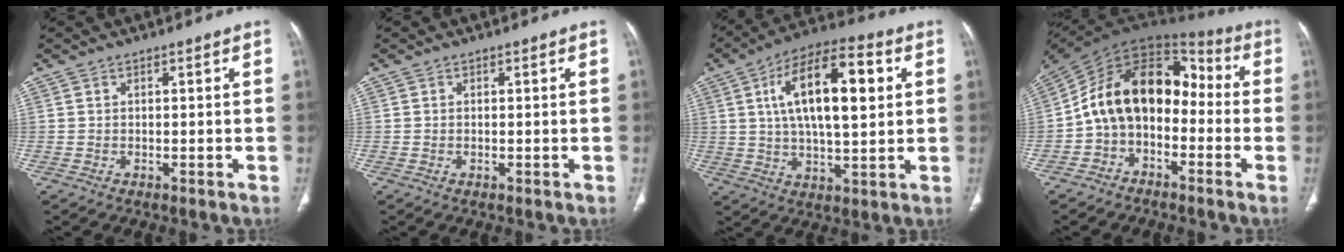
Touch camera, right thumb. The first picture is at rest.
{"total": 0.0}
{"total": 18.1, "force": [4.5, 7.4, 15.9], "torque": [-0.255, 0.009, 0.070]}
{"total": 16.0, "force": [-2.5, 11.1, 11.3], "torque": [-0.161, 0.083, -0.056]}